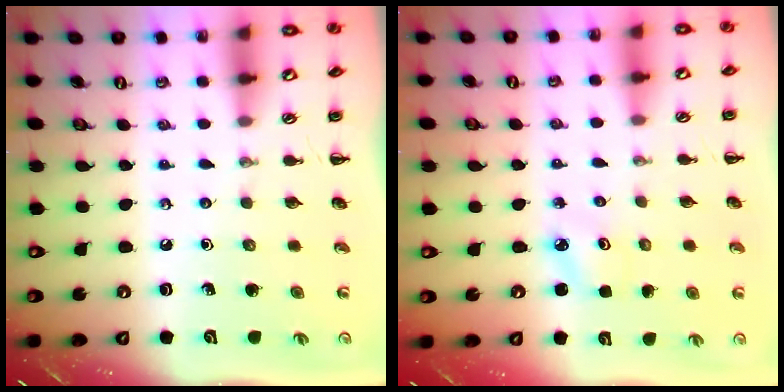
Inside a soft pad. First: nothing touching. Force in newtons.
{"total": 2.3, "press": 2.2, "slide": 0.6}